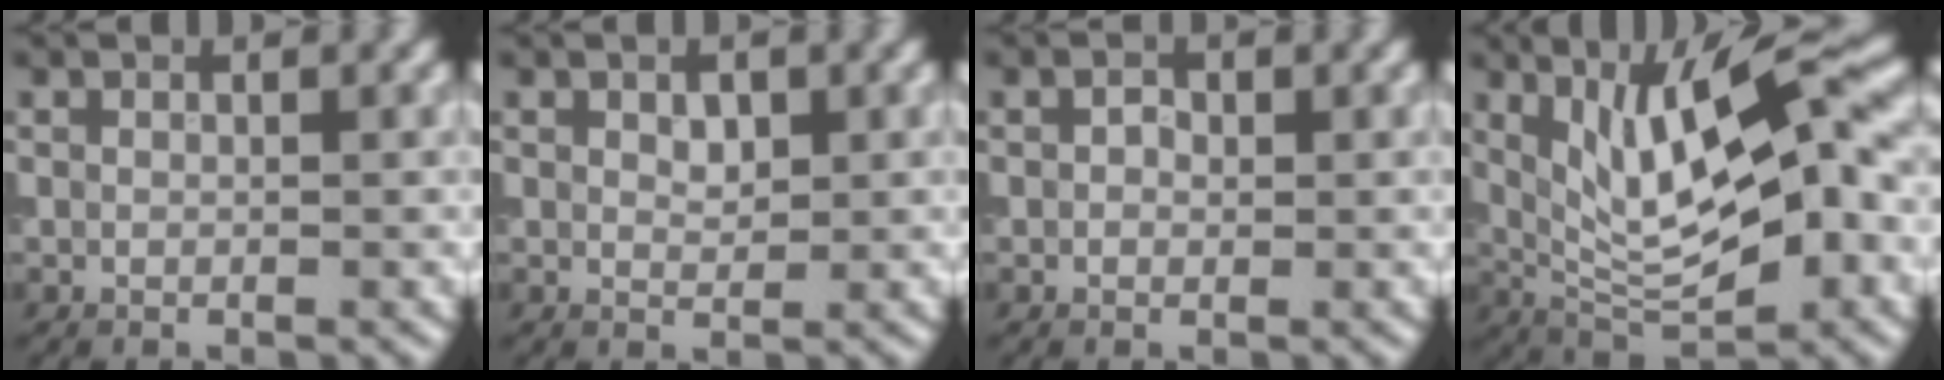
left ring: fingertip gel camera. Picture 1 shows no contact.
{"total": 1.4, "force": [0.5, 0.8, 0.9], "torque": [-0.013, -0.001, 0.011]}
{"total": 0.9, "force": [0.1, 0.7, 0.6], "torque": [-0.007, -0.001, -0.001]}
{"total": 10.8, "force": [2.3, 3.2, 10.1], "torque": [-0.165, 0.002, 0.040]}